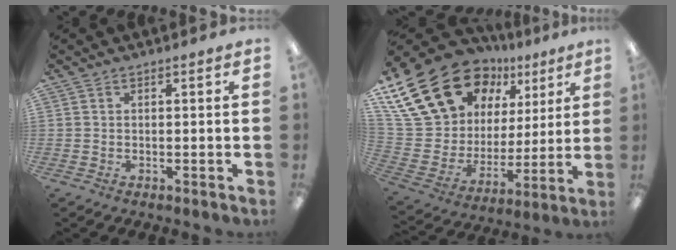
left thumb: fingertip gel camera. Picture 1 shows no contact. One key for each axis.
{"total": 25.2, "fx": 14.7, "fy": 16.1, "fz": 12.7, "tx": -0.245, "ty": -0.079, "tz": 0.290}